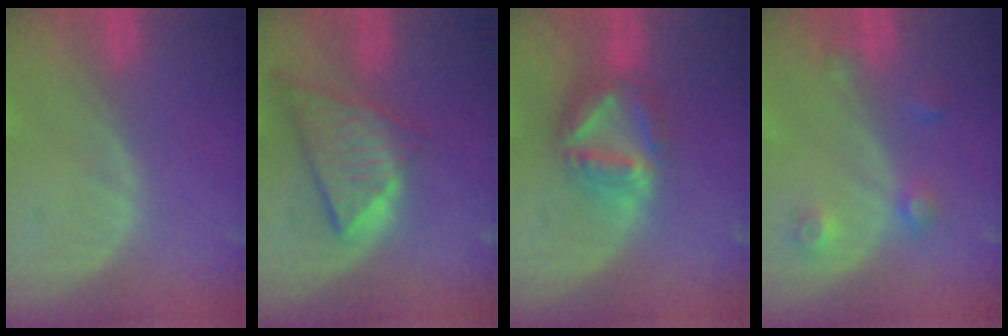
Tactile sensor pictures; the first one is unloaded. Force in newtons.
{"total": 8.9, "press": 7.7, "slide": 4.4}
{"total": 7.8, "press": 6.7, "slide": 4.0}
{"total": 3.6, "press": 3.2, "slide": 1.6}